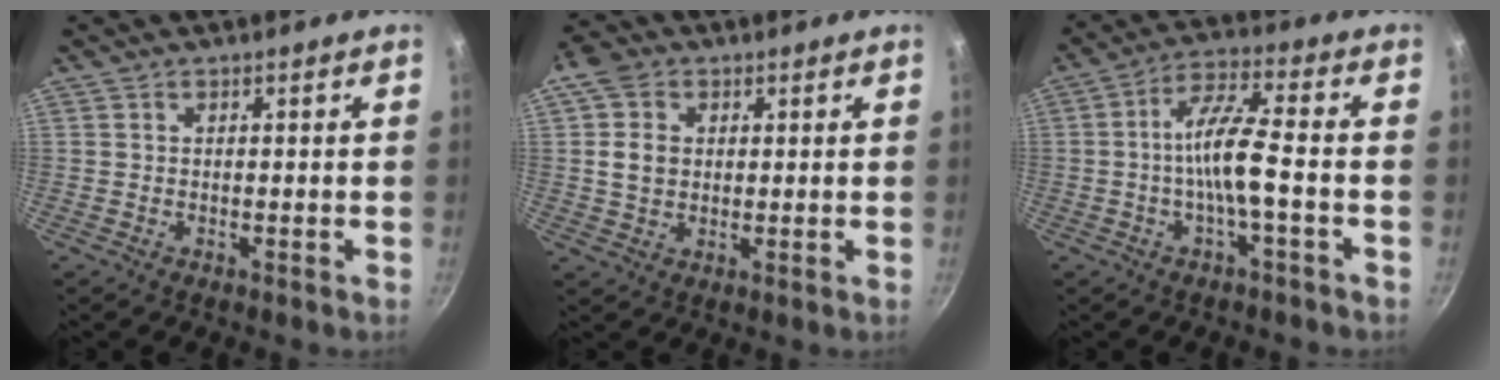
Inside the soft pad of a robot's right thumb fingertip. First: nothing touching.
{"total": 6.7, "force": [1.2, 5.4, 3.9], "torque": [-0.054, 0.003, 0.015]}
{"total": 8.9, "force": [-2.0, 1.7, 8.6], "torque": [-0.166, 0.032, -0.044]}